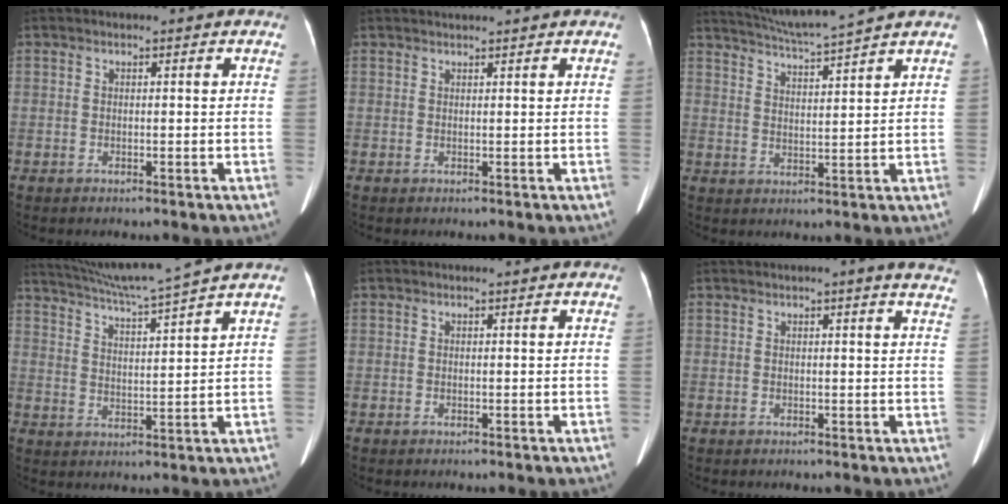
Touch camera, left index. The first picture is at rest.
{"total": 3.4, "force": [3.1, -0.3, 1.2], "torque": [-0.012, 0.028, 0.047]}
{"total": 8.7, "force": [7.9, -1.8, 3.0], "torque": [-0.061, 0.003, 0.136]}
{"total": 11.8, "force": [10.5, -2.4, 4.9], "torque": [-0.093, -0.005, 0.173]}
{"total": 0.7, "force": [-0.7, 0.0, -0.1], "torque": [0.002, 0.006, -0.006]}
{"total": 7.9, "force": [6.6, 0.4, 4.5], "torque": [-0.047, 0.004, 0.051]}